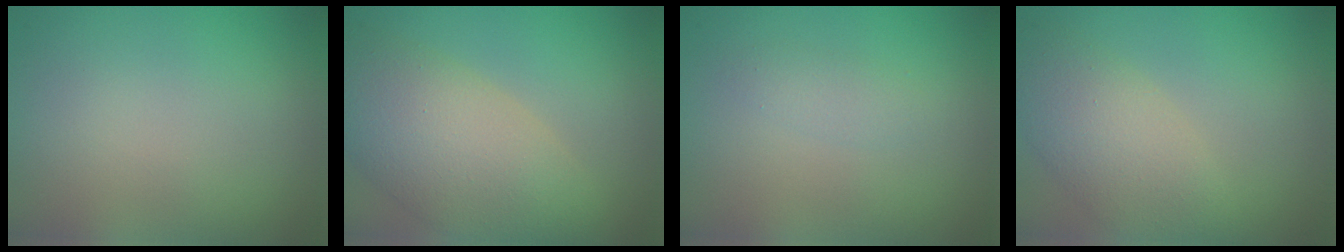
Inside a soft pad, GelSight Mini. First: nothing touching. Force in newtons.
{"total": 7.6, "press": 7.5, "slide": 0.8}
{"total": 1.0, "press": 1.0, "slide": 0.1}
{"total": 4.5, "press": 4.5, "slide": 0.4}